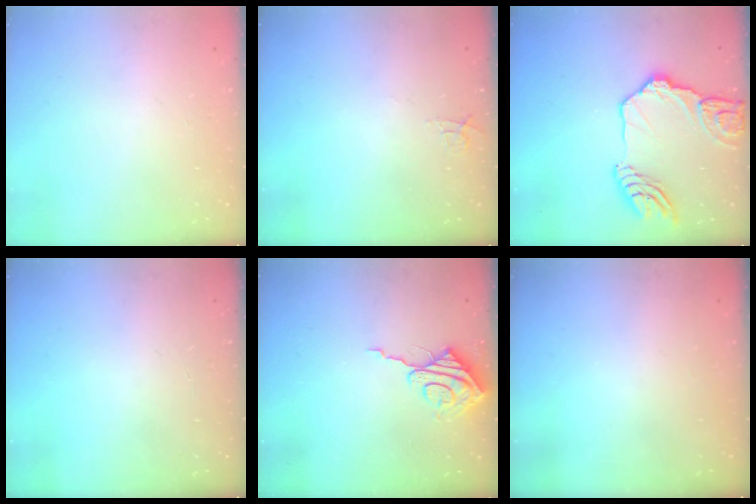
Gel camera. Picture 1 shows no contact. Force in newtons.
{"total": 2.9, "press": 2.9, "slide": 0.3}
{"total": 17.3, "press": 17.2, "slide": 1.8}
{"total": 2.4, "press": 2.4, "slide": 0.2}
{"total": 8.3, "press": 8.3, "slide": 0.4}
{"total": 0.0}